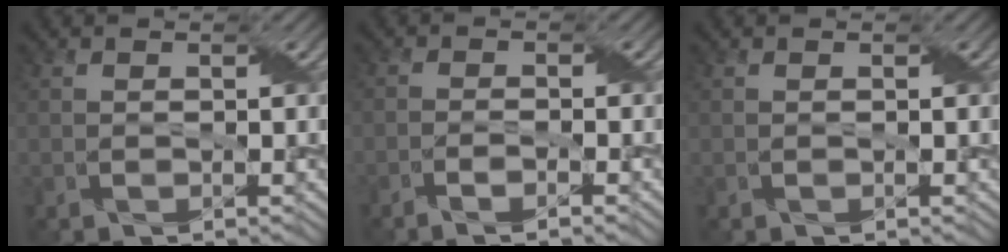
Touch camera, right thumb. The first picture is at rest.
{"total": 2.6, "force": [-2.0, 0.1, 1.7], "torque": [-0.034, 0.008, -0.044]}
{"total": 0.0}